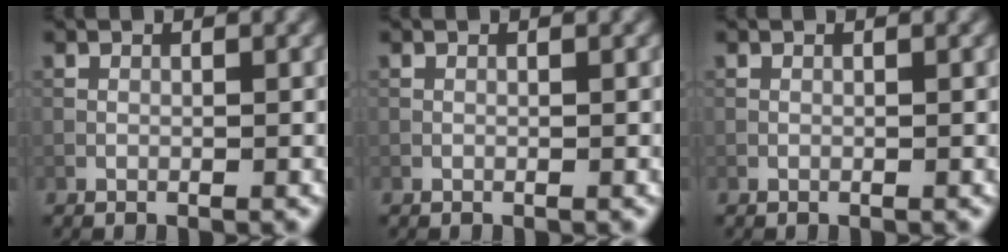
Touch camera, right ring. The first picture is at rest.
{"total": 0.0}
{"total": 0.0}